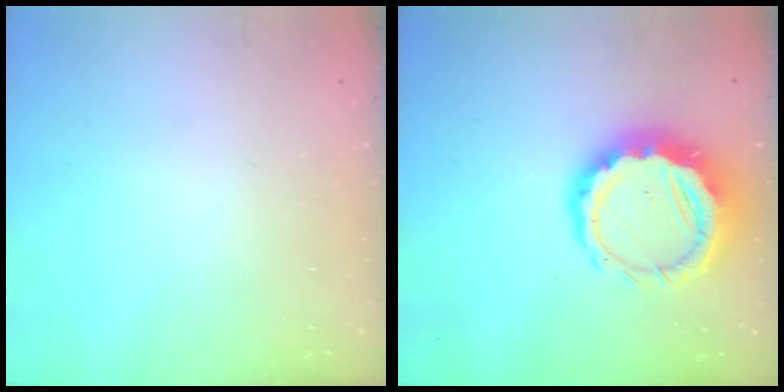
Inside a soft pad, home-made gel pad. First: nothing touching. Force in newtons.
{"total": 12.0, "press": 11.8, "slide": 2.4}